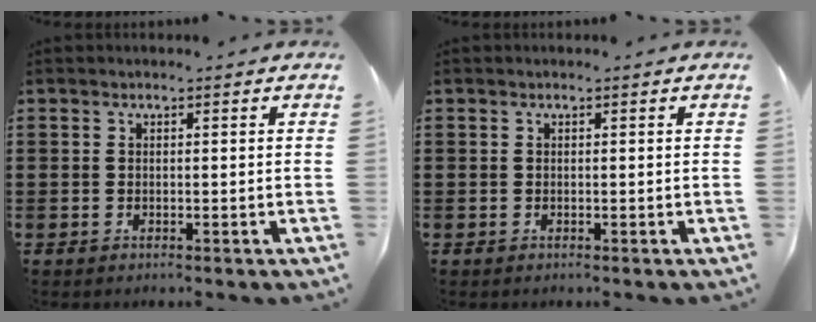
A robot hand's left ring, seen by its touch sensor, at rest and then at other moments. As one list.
[{"total": 0.0}]